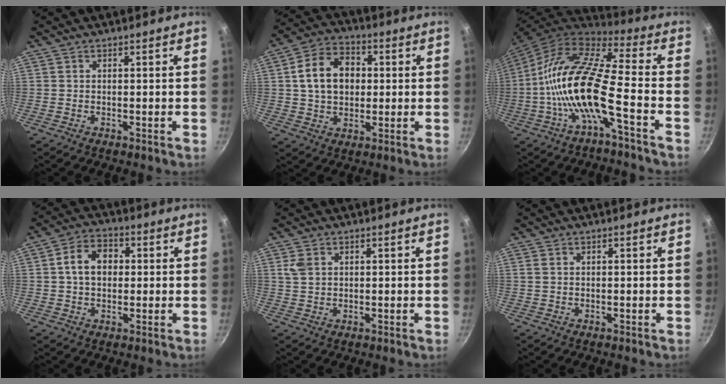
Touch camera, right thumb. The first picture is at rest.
{"total": 12.3, "force": [1.6, 9.2, 8.0], "torque": [-0.114, 0.019, 0.019]}
{"total": 16.9, "force": [-4.8, 4.3, 15.7], "torque": [-0.301, 0.043, -0.108]}
{"total": 8.0, "force": [0.9, 5.9, 5.2], "torque": [-0.066, 0.016, 0.005]}
{"total": 3.0, "force": [1.2, 2.1, 1.8], "torque": [-0.034, 0.000, 0.024]}
{"total": 0.9, "force": [0.4, 0.6, 0.6], "torque": [-0.012, 0.002, 0.008]}